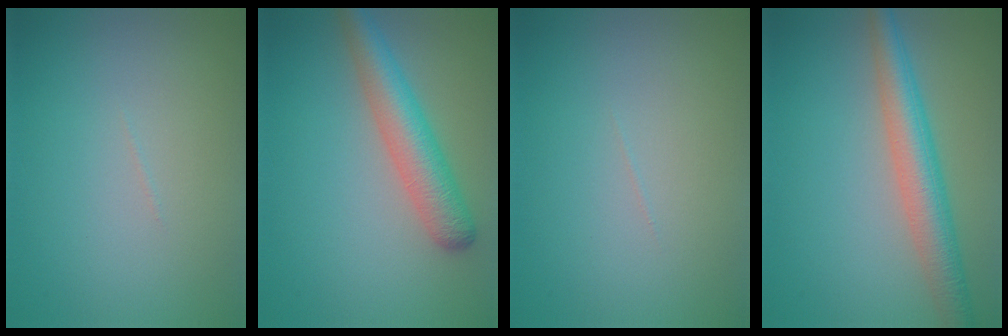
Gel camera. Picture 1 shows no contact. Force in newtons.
{"total": 4.9, "press": 4.9, "slide": 0.2}
{"total": 0.0}
{"total": 5.2, "press": 5.2, "slide": 0.1}